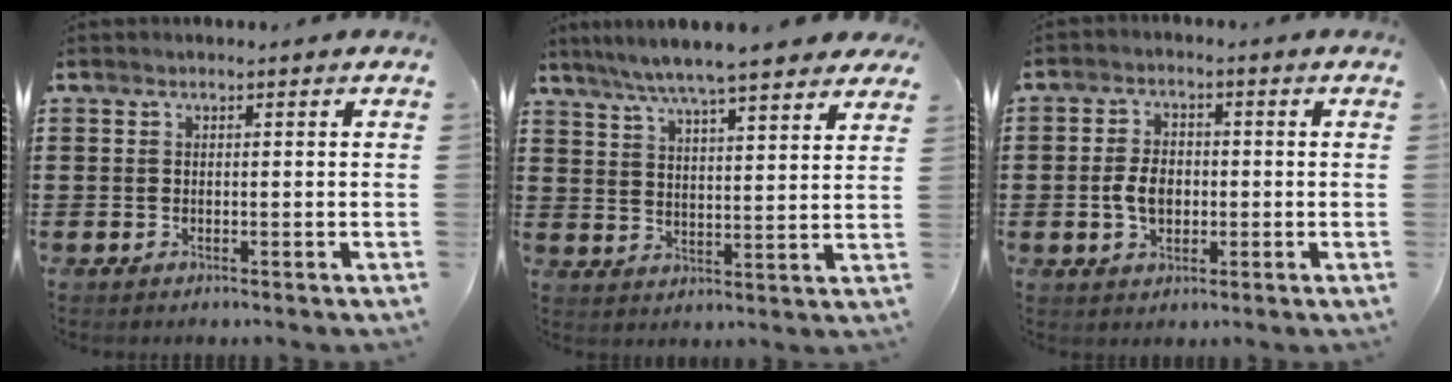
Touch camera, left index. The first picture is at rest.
{"total": 6.6, "force": [5.8, -0.2, 3.1], "torque": [-0.081, -0.028, 0.099]}
{"total": 4.8, "force": [-0.6, 3.0, 3.7], "torque": [-0.077, -0.001, -0.018]}